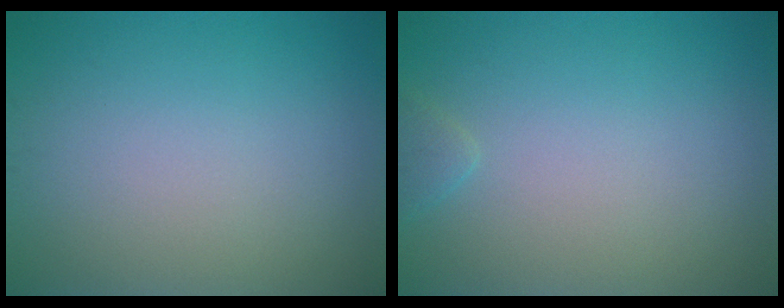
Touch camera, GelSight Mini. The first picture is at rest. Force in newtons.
{"total": 1.0, "press": 1.0, "slide": 0.1}